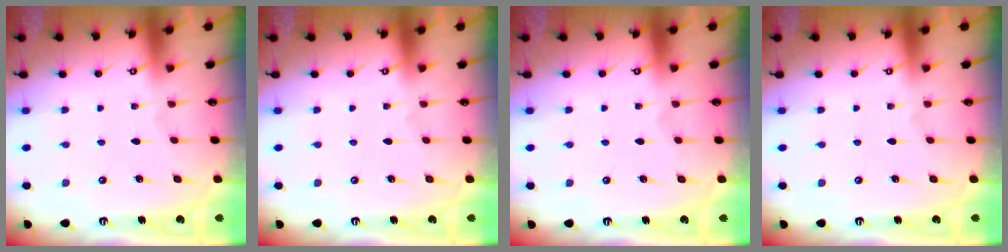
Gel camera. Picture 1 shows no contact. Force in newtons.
{"total": 0.0}
{"total": 0.0}
{"total": 0.0}